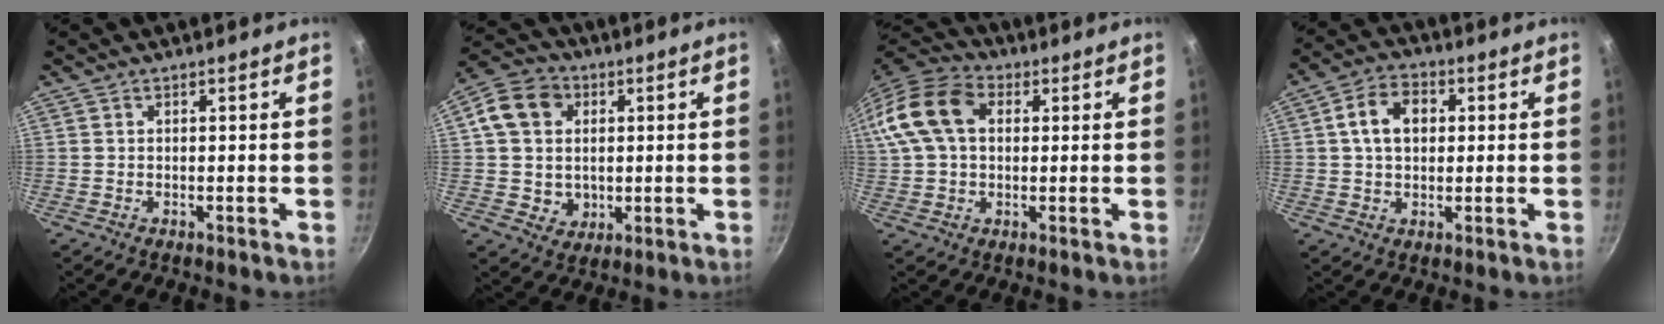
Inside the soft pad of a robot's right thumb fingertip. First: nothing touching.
{"total": 12.9, "force": [2.3, 11.4, 5.6], "torque": [-0.066, 0.005, 0.043]}
{"total": 15.8, "force": [3.4, 10.9, 10.8], "torque": [-0.208, 0.032, 0.047]}
{"total": 8.5, "force": [1.5, 6.1, 5.8], "torque": [-0.080, 0.015, 0.016]}